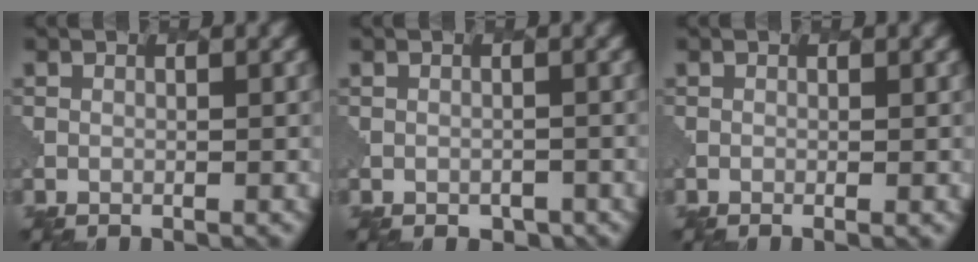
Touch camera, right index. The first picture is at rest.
{"total": 1.6, "force": [-1.1, 1.1, 0.5], "torque": [-0.008, -0.007, -0.006]}
{"total": 1.1, "force": [-0.1, 0.3, 1.1], "torque": [-0.009, -0.003, 0.003]}